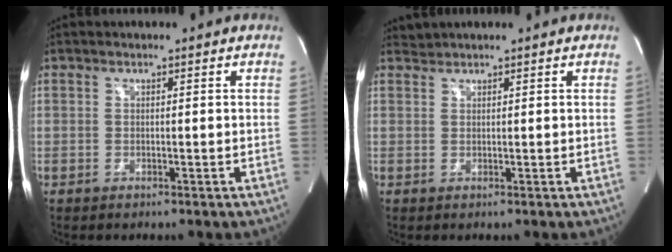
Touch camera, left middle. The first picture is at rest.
{"total": 1.0, "force": [0.9, -0.2, -0.5], "torque": [0.001, 0.007, 0.021]}